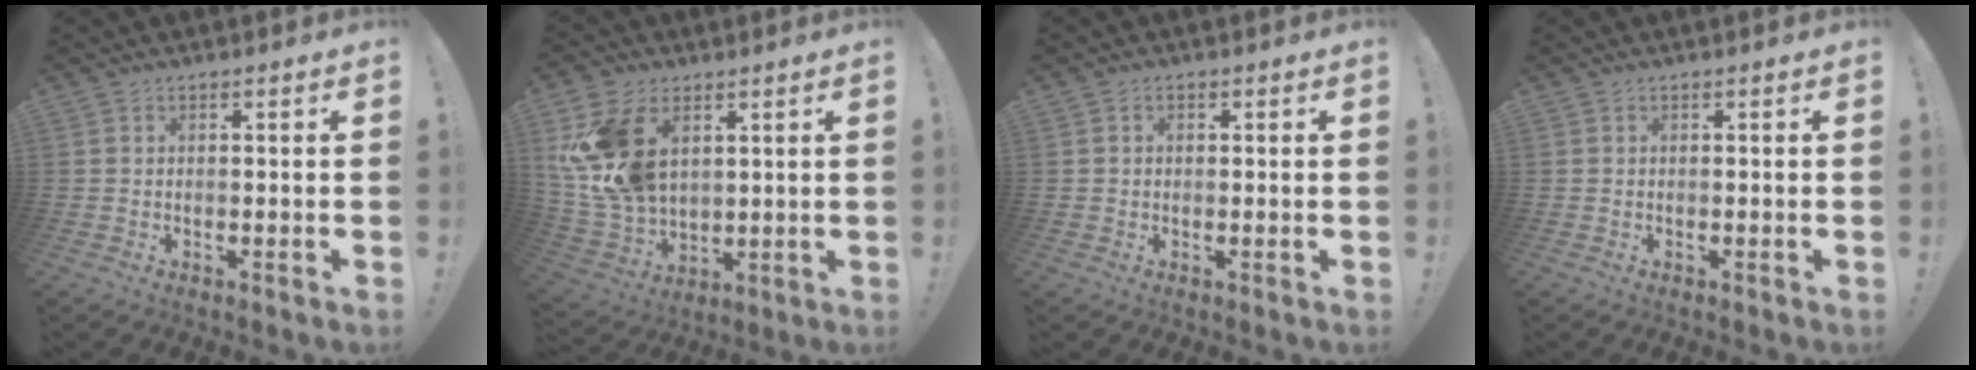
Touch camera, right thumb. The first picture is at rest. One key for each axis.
{"total": 17.5, "fx": 5.7, "fy": 12.2, "fz": 11.2, "tx": -0.227, "ty": -0.031, "tz": 0.112}
{"total": 1.0, "fx": 0.0, "fy": 0.9, "fz": 0.4, "tx": -0.001, "ty": 0.001, "tz": -0.001}
{"total": 0.0}